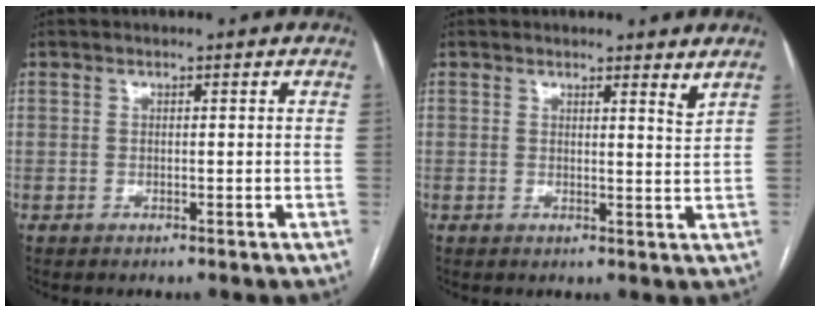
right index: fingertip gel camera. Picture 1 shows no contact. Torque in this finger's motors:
{"motor_torque": [-0.34, 0.00, -0.01, -0.01]}